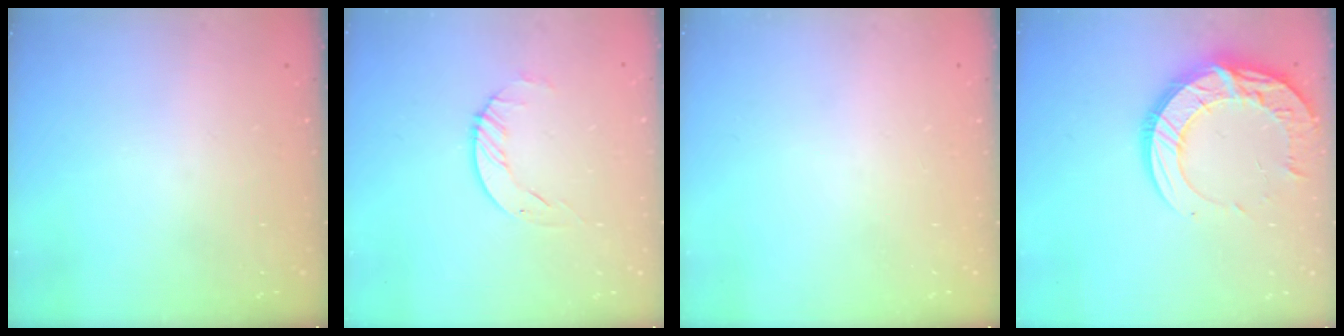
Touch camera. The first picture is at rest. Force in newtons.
{"total": 2.5, "press": 2.5, "slide": 0.3}
{"total": 0.0}
{"total": 16.9, "press": 16.9, "slide": 1.6}